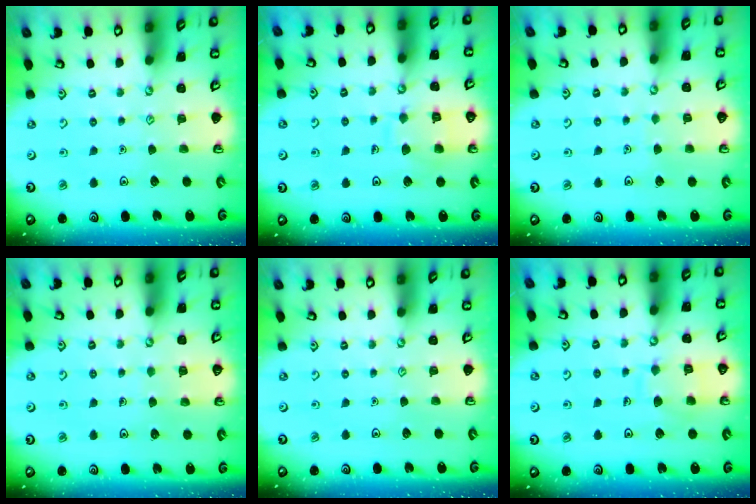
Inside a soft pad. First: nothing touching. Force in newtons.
{"total": 9.2, "press": 9.2, "slide": 0.7}
{"total": 1.5, "press": 1.5, "slide": 0.2}
{"total": 3.2, "press": 3.2, "slide": 0.2}
{"total": 0.0}
{"total": 9.2, "press": 9.2, "slide": 0.7}